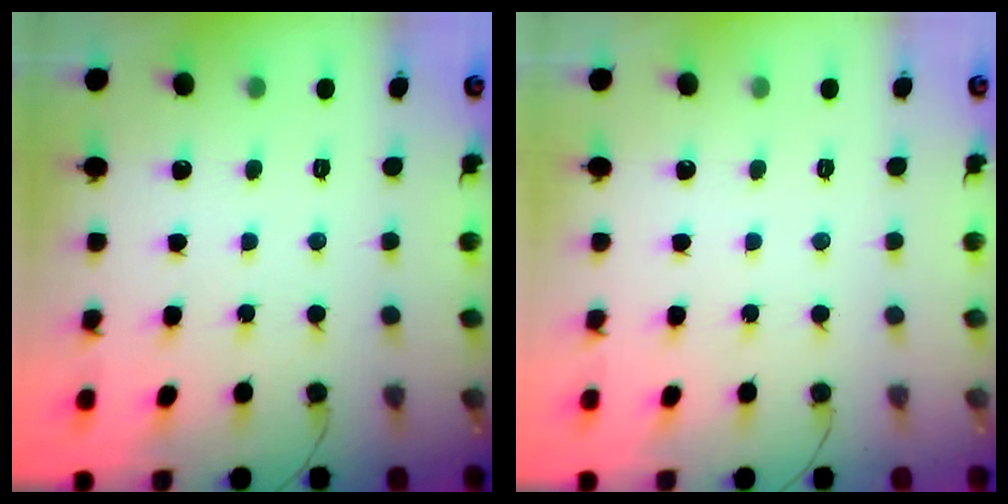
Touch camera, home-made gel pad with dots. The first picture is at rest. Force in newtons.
{"total": 0.0}